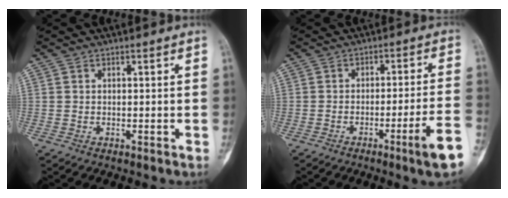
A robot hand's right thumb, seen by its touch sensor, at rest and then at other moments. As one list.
[{"total": 9.0, "force": [-4.6, -0.2, 7.8], "torque": [-0.117, 0.018, -0.066]}]